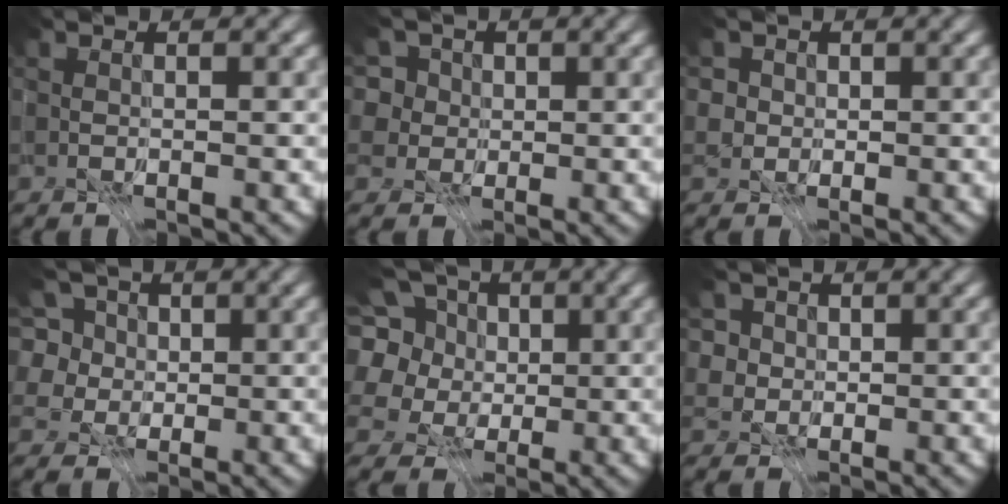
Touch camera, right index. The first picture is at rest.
{"total": 8.6, "force": [4.1, 6.3, 4.1], "torque": [-0.093, 0.031, 0.050]}
{"total": 4.5, "force": [2.7, 3.1, 1.8], "torque": [-0.024, 0.002, 0.025]}
{"total": 6.6, "force": [3.0, 5.1, 2.9], "torque": [-0.068, 0.018, 0.035]}
{"total": 7.0, "force": [2.2, 5.3, 4.0], "torque": [-0.094, 0.015, 0.018]}
{"total": 7.3, "force": [4.1, 5.0, 3.4], "torque": [-0.070, 0.019, 0.046]}